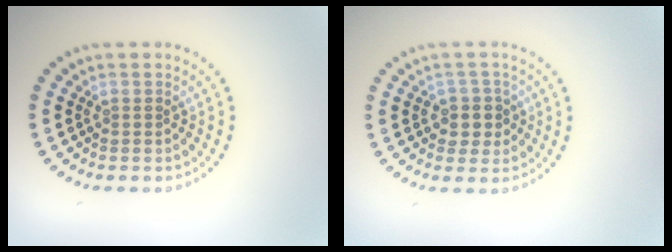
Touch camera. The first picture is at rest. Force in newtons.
{"total": 2.4, "press": 2.1, "slide": 1.1}